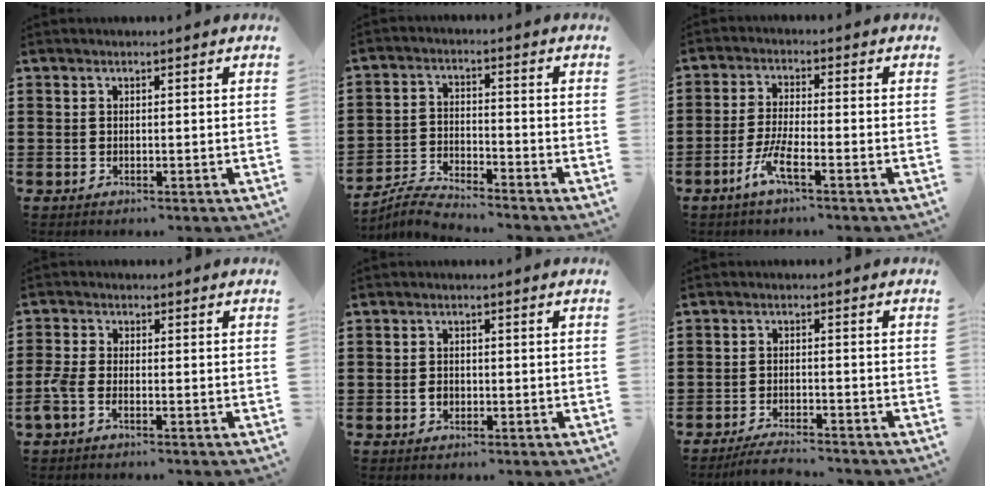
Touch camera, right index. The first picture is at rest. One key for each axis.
{"total": 4.7, "fx": -4.6, "fy": 0.0, "fz": 0.4, "tx": -0.025, "ty": -0.001, "tz": -0.099}
{"total": 5.1, "fx": -3.0, "fy": 0.6, "fz": 4.1, "tx": -0.094, "ty": -0.012, "tz": -0.060}
{"total": 2.7, "fx": -1.5, "fy": 1.0, "fz": 2.1, "tx": -0.058, "ty": -0.005, "tz": -0.034}
{"total": 1.6, "fx": -0.5, "fy": 1.2, "fz": 1.0, "tx": -0.021, "ty": 0.003, "tz": -0.010}
{"total": 3.3, "fx": -3.3, "fy": -0.1, "fz": 0.7, "tx": -0.012, "ty": 0.000, "tz": -0.065}